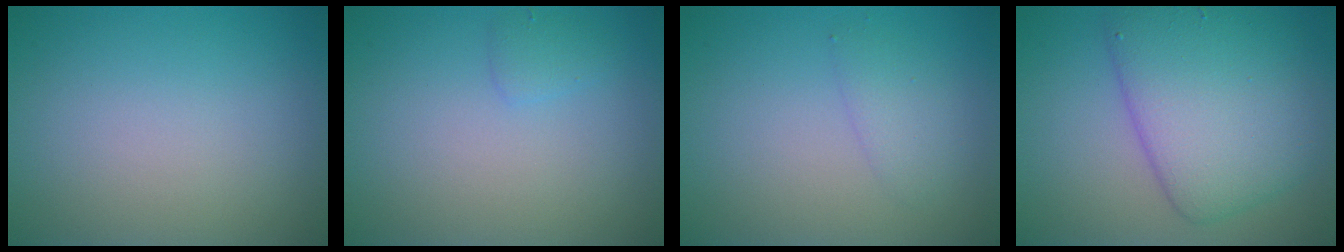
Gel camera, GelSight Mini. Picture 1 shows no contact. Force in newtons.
{"total": 1.1, "press": 1.1, "slide": 0.1}
{"total": 1.5, "press": 1.5, "slide": 0.1}
{"total": 7.8, "press": 7.8, "slide": 0.2}